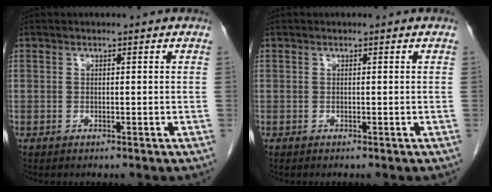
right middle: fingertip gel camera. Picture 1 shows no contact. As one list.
[{"total": 0.0}]